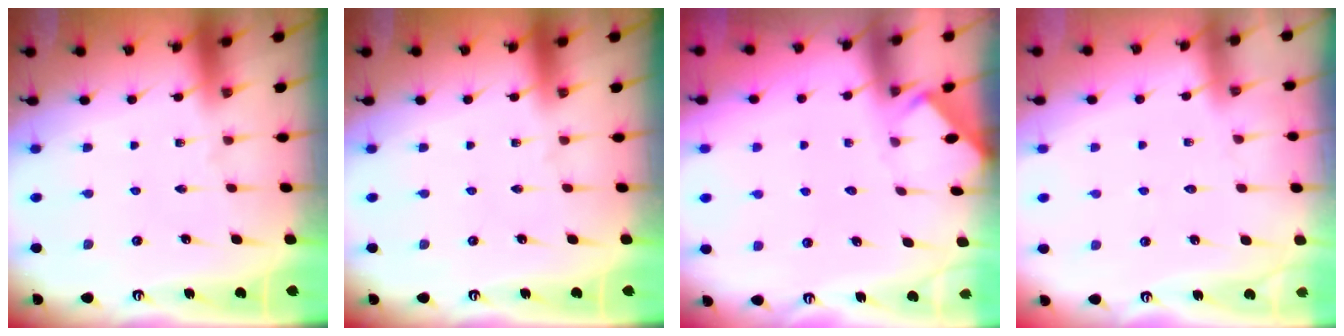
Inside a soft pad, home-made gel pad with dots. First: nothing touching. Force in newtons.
{"total": 0.0}
{"total": 3.4, "press": 3.4, "slide": 0.4}
{"total": 3.7, "press": 3.6, "slide": 0.4}